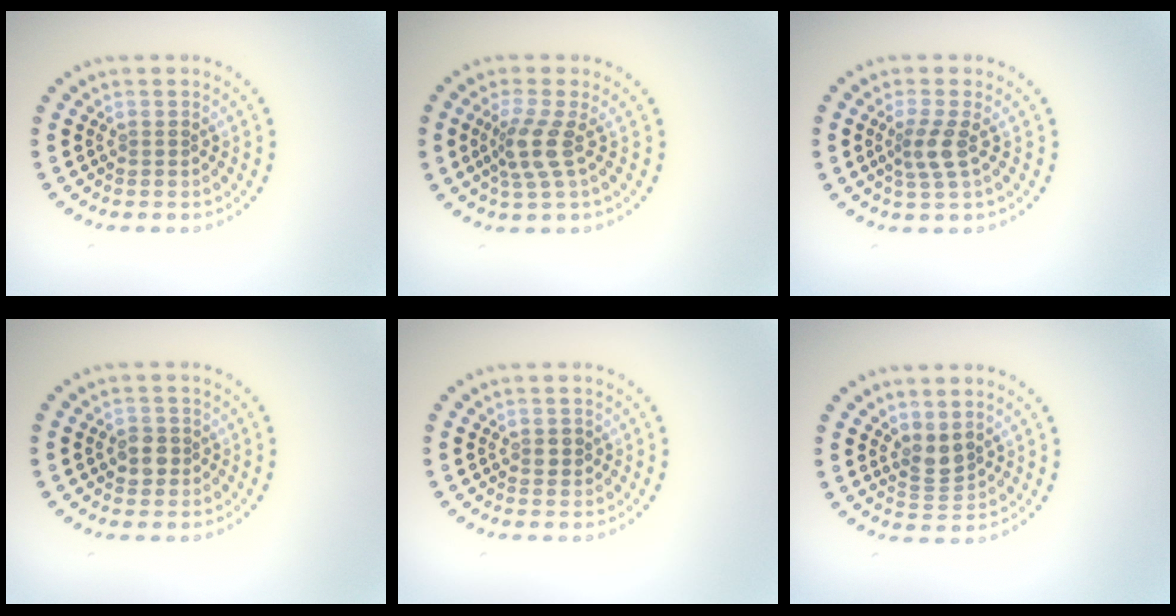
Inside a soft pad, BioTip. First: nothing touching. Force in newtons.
{"total": 2.8, "press": 2.1, "slide": 1.8}
{"total": 2.3, "press": 1.9, "slide": 1.4}
{"total": 2.1, "press": 2.0, "slide": 0.6}
{"total": 1.0, "press": 0.9, "slide": 0.1}
{"total": 2.2, "press": 1.8, "slide": 1.4}